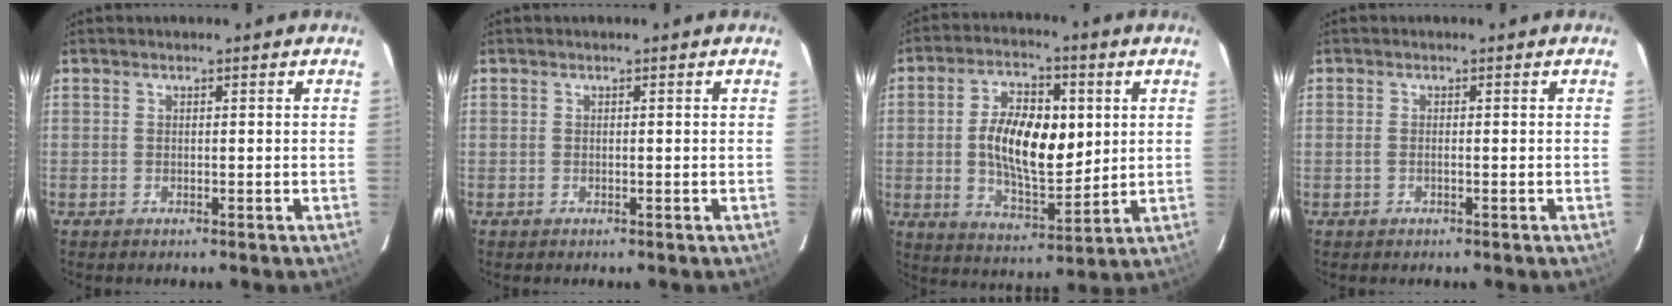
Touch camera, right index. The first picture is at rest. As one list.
[{"total": 0.0}, {"total": 14.3, "force": [1.6, 7.1, 12.3], "torque": [-0.221, 0.008, 0.035]}, {"total": 0.7, "force": [-0.3, 0.3, 0.6], "torque": [-0.012, 0.001, -0.005]}]